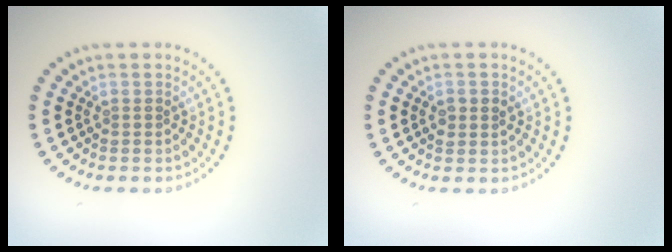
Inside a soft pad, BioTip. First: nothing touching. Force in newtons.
{"total": 1.4, "press": 1.4, "slide": 0.3}